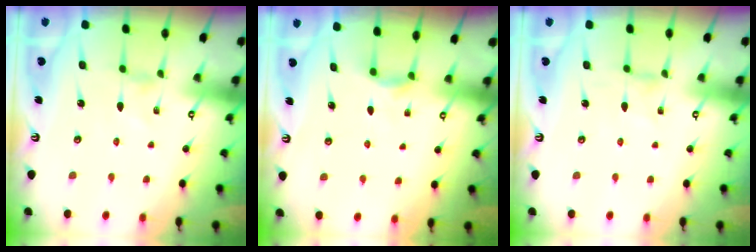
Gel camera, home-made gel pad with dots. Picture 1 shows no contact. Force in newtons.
{"total": 2.3, "press": 2.3, "slide": 0.4}
{"total": 0.0}